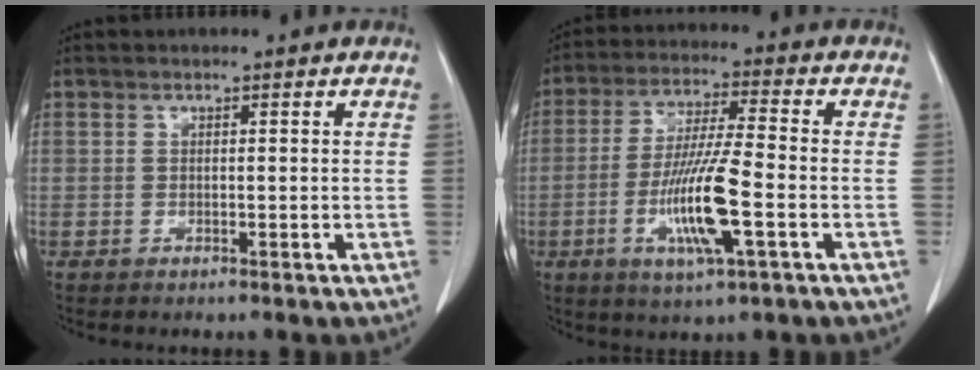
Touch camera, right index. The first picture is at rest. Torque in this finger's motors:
{"motor_torque": [1.99, -0.15, 0.82, 0.21]}